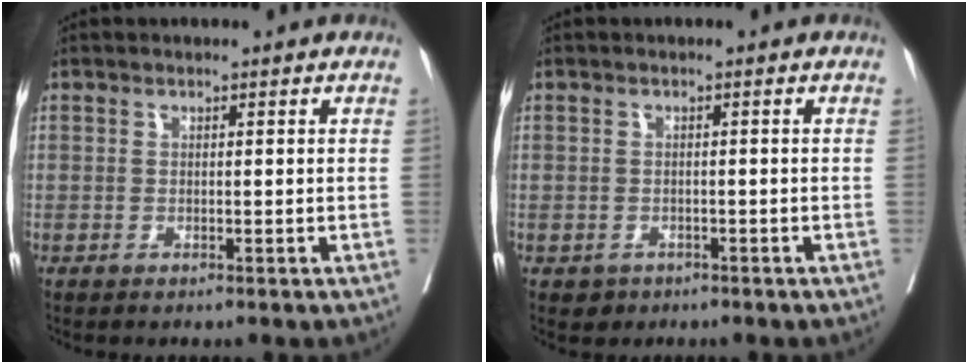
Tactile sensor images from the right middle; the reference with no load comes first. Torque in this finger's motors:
{"motor_torque": [0.40, -0.30, 0.01, 0.02]}